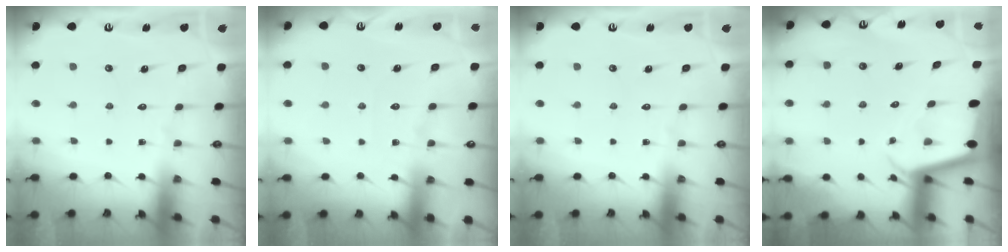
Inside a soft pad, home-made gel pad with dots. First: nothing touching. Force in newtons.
{"total": 3.7, "press": 3.7, "slide": 0.5}
{"total": 0.0}
{"total": 2.0, "press": 2.0, "slide": 0.1}